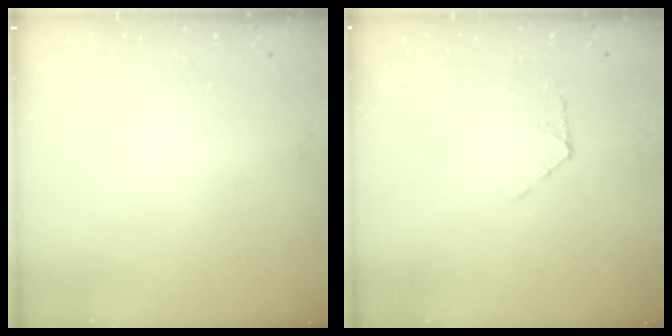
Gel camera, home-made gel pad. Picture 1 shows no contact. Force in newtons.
{"total": 5.8, "press": 5.7, "slide": 0.6}